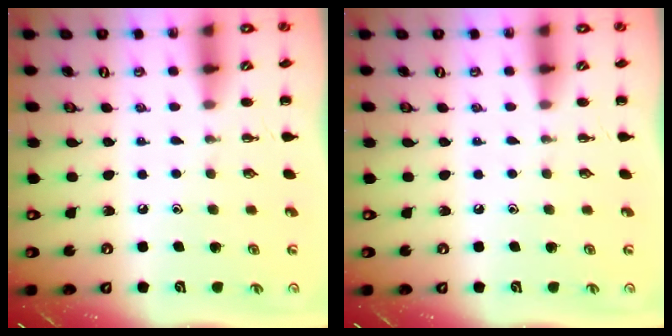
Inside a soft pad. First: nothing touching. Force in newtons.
{"total": 0.0}